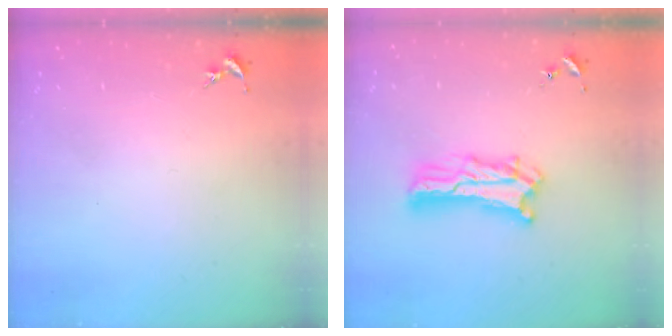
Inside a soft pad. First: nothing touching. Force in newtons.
{"total": 7.3, "press": 7.3, "slide": 0.7}